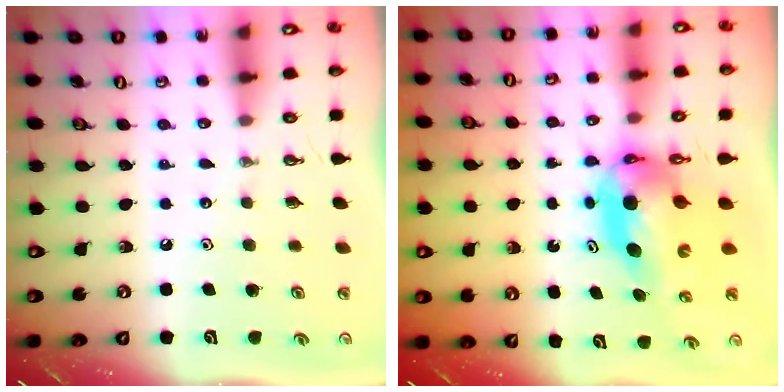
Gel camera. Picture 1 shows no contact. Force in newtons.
{"total": 6.7, "press": 6.6, "slide": 0.4}